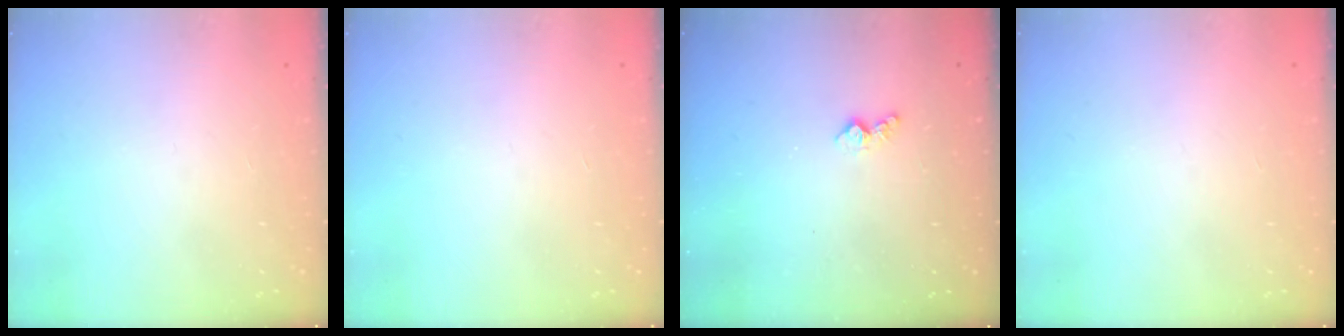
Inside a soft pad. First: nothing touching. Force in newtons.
{"total": 0.0}
{"total": 4.0, "press": 4.0, "slide": 0.5}
{"total": 0.0}